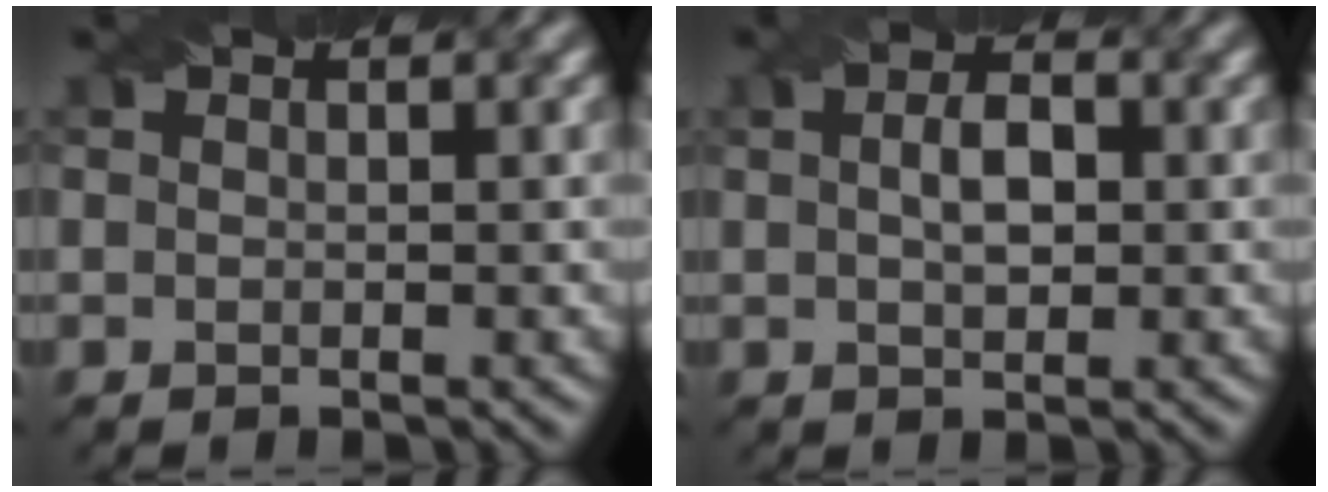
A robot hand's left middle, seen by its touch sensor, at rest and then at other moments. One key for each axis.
{"total": 2.7, "fx": 0.1, "fy": 1.4, "fz": 2.3, "tx": -0.048, "ty": 0.006, "tz": 0.003}